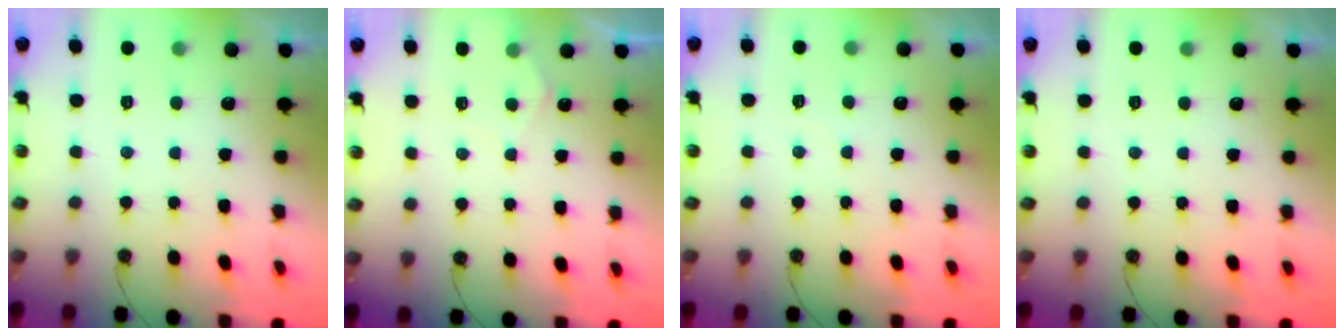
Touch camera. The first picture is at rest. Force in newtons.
{"total": 4.0, "press": 4.0, "slide": 0.5}
{"total": 3.7, "press": 3.7, "slide": 0.6}
{"total": 0.0}